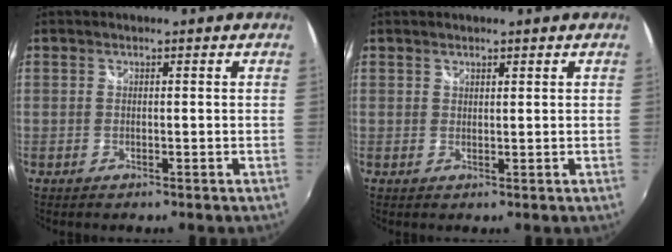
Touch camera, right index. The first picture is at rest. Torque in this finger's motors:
{"motor_torque": [0.38, 0.05, -0.01, 0.00]}